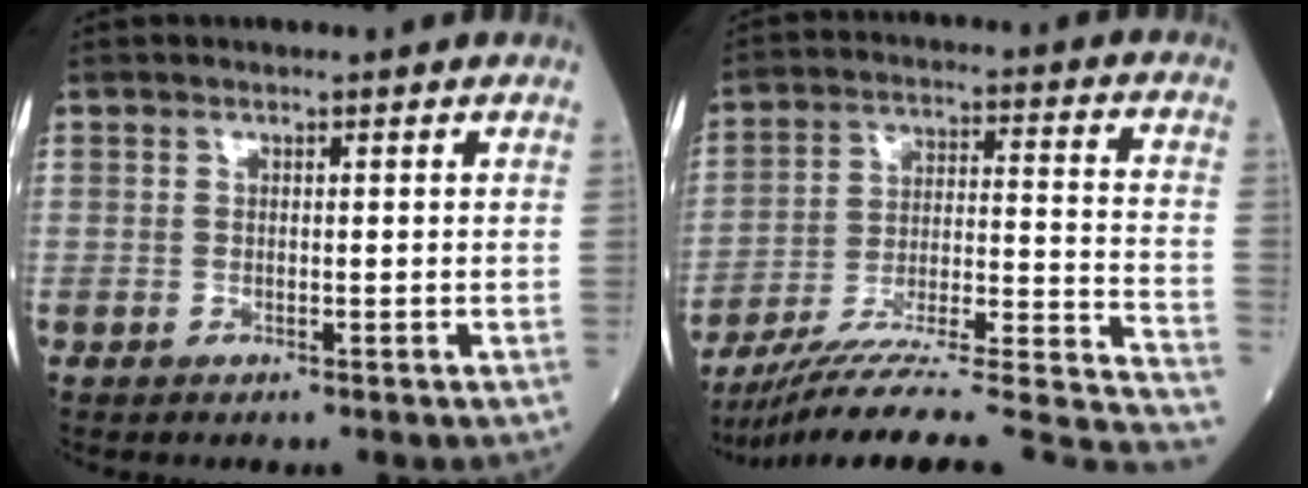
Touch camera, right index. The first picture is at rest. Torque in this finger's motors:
{"motor_torque": [0.21, -1.36, 0.58, 0.17]}